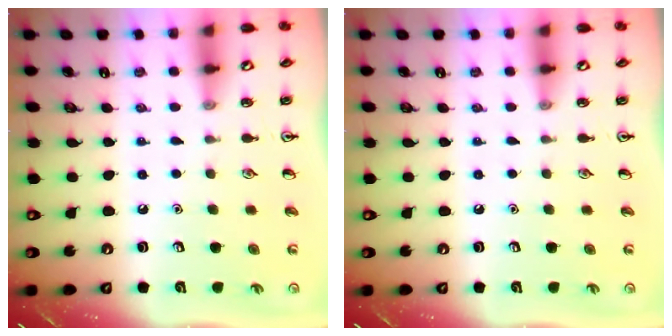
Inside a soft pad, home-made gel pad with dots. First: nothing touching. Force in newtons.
{"total": 0.0}